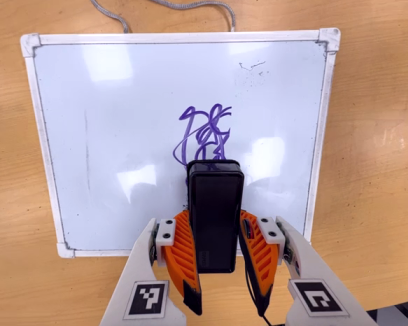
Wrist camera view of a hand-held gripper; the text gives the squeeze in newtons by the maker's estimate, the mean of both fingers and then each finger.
{"total": 7.9, "left": 6.4, "right": 9.3}